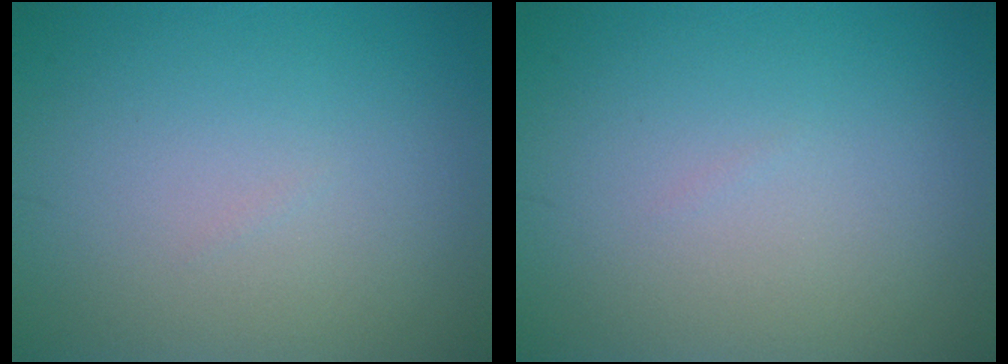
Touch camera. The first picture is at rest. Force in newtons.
{"total": 0.0}